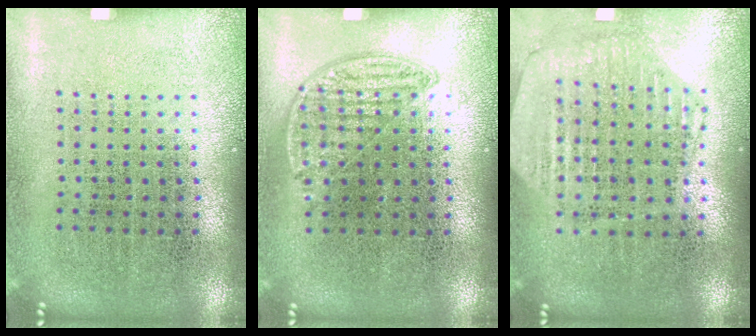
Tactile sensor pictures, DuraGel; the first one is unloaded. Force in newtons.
{"total": 0.8, "press": 0.6, "slide": 0.5}
{"total": 1.1, "press": 1.1, "slide": 0.1}